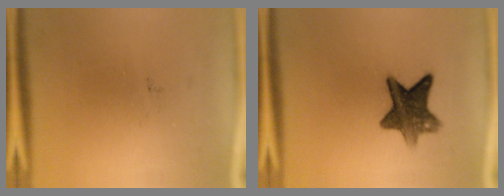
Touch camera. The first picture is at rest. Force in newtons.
{"total": 9.1}